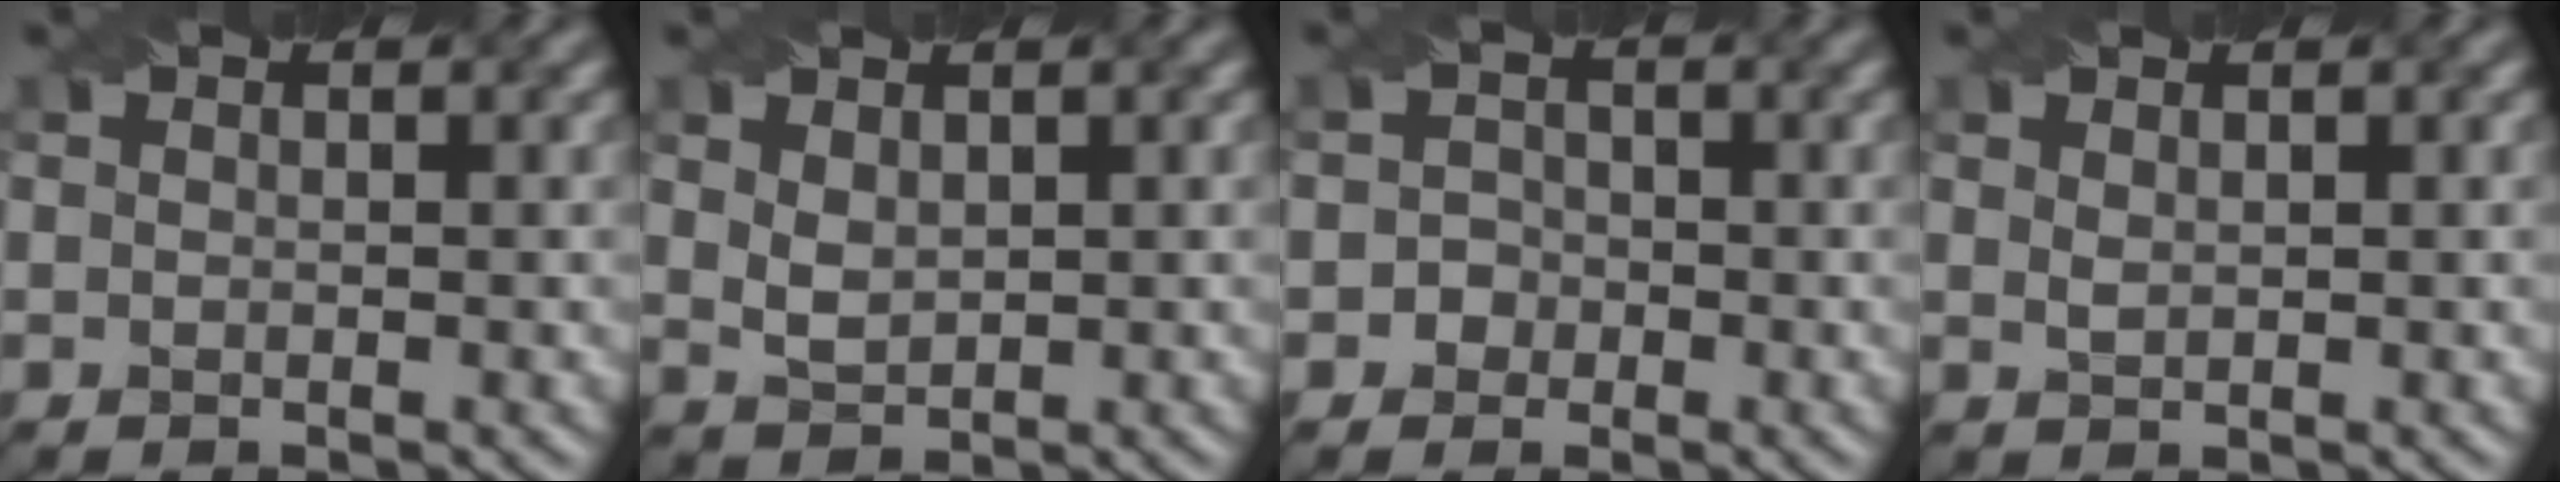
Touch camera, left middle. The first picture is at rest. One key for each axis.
{"total": 2.0, "fx": 1.0, "fy": 1.2, "fz": 1.1, "tx": -0.024, "ty": -0.002, "tz": 0.026}
{"total": 1.5, "fx": -0.5, "fy": 1.4, "fz": 0.1, "tx": 0.016, "ty": 0.003, "tz": -0.014}
{"total": 0.8, "fx": 0.6, "fy": 0.4, "fz": 0.4, "tx": -0.012, "ty": 0.000, "tz": 0.015}